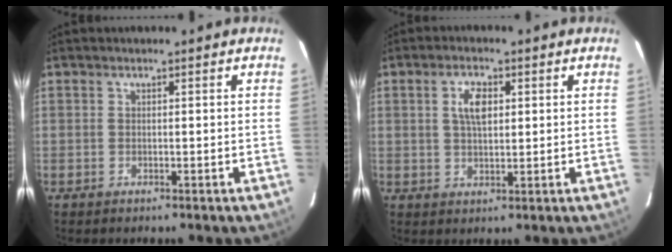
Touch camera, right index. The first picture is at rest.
{"total": 4.7, "force": [1.3, 2.3, 3.9], "torque": [-0.072, 0.008, 0.027]}